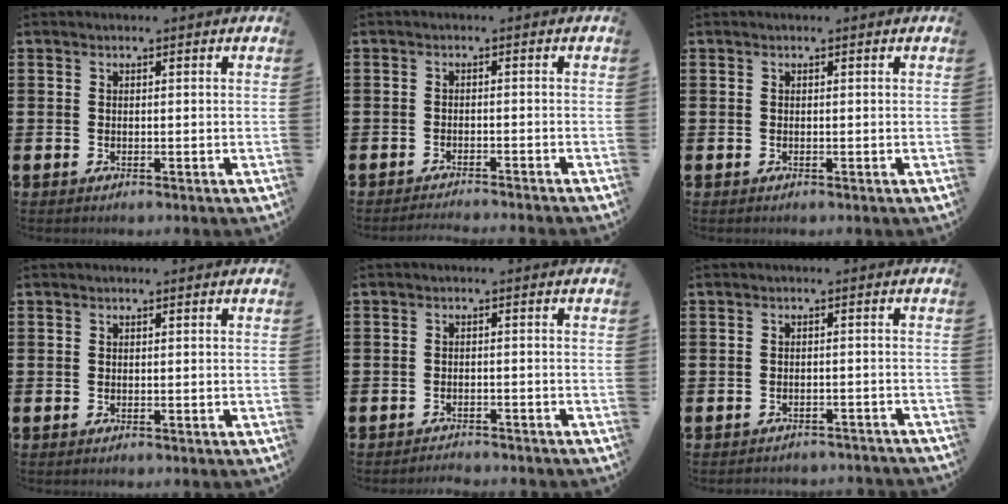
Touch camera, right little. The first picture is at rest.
{"total": 1.4, "force": [-1.3, -0.3, 0.1], "torque": [-0.001, 0.003, -0.027]}
{"total": 0.0}
{"total": 0.0}
{"total": 1.4, "force": [-1.4, -0.1, -0.2], "torque": [-0.001, 0.005, -0.031]}
{"total": 1.5, "force": [-1.5, -0.1, -0.1], "torque": [-0.003, 0.005, -0.031]}